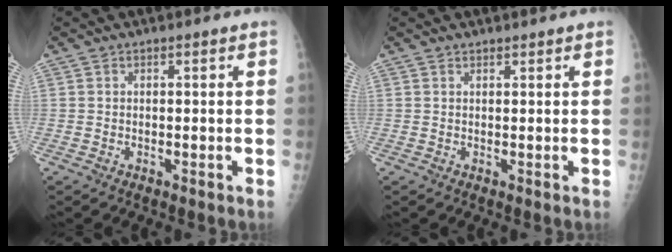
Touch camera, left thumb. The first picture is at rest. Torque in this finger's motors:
{"motor_torque": [-0.08, 0.06, 0.00, 0.01, 0.02]}